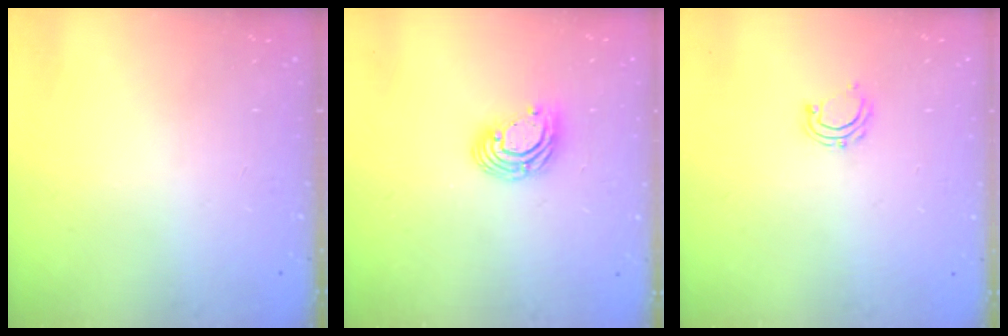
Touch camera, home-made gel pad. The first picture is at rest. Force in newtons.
{"total": 9.5, "press": 9.4, "slide": 1.6}
{"total": 5.1, "press": 5.1, "slide": 0.7}